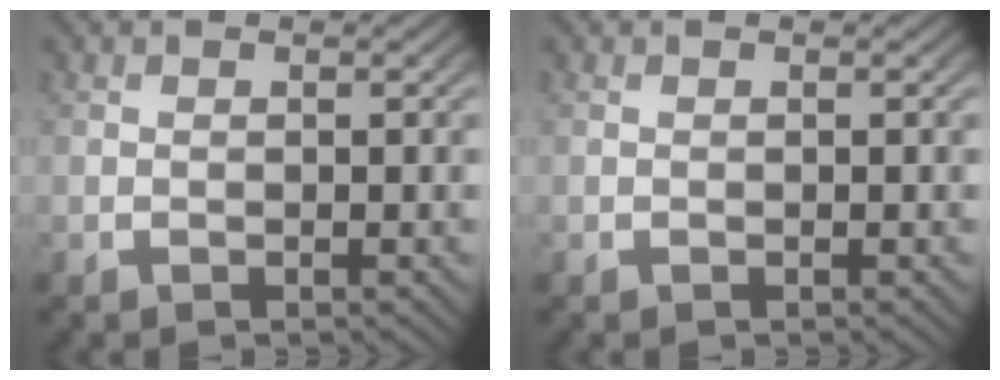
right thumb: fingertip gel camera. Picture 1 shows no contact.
{"total": 0.0}